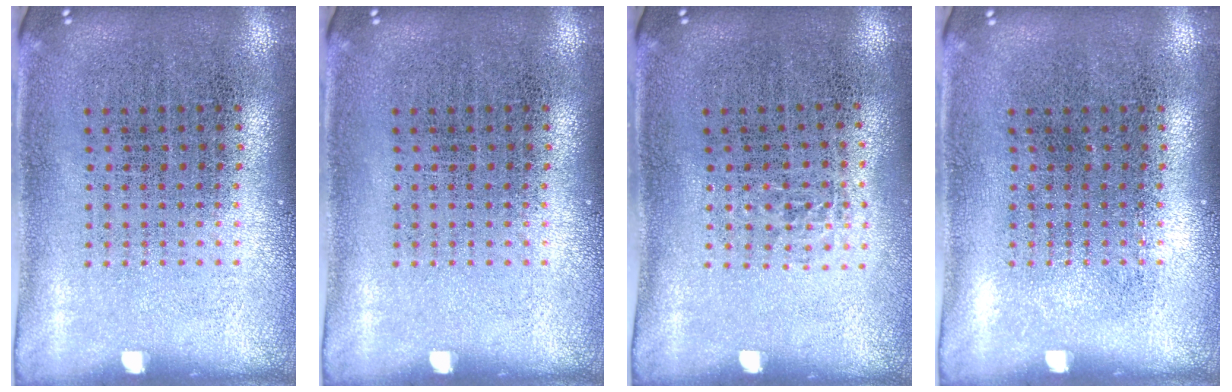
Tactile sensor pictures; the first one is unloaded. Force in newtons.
{"total": 0.0}
{"total": 0.6, "press": 0.5, "slide": 0.5}
{"total": 0.0}